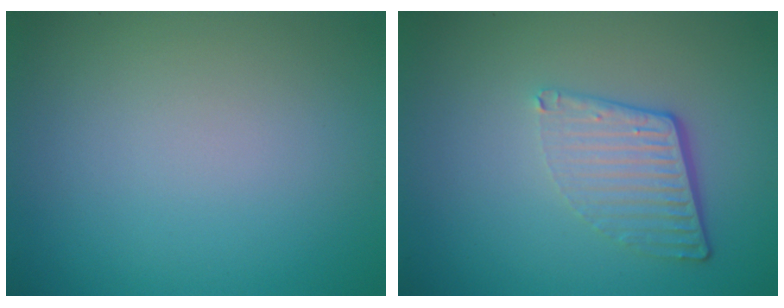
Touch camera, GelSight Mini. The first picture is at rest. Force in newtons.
{"total": 4.2, "press": 2.7, "slide": 3.2}